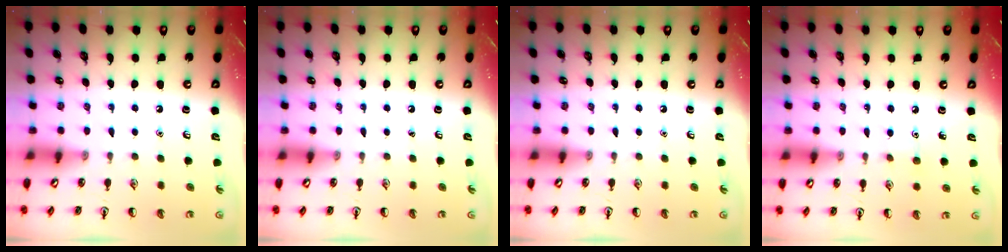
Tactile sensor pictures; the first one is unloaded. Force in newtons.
{"total": 0.0}
{"total": 0.0}
{"total": 3.8, "press": 3.6, "slide": 1.3}